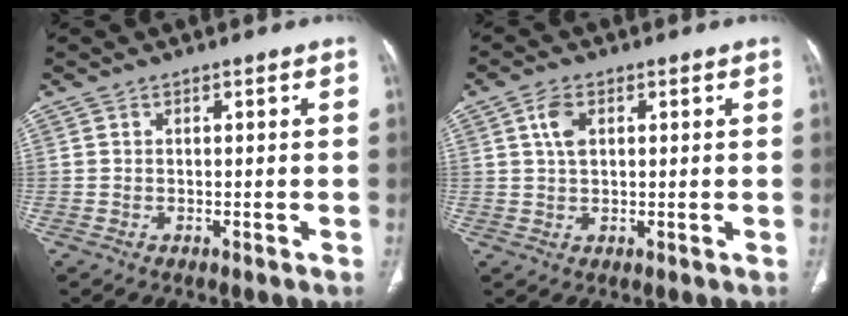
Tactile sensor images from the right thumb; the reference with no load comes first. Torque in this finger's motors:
{"motor_torque": [-0.20, 0.26, 0.63, -0.12, 0.14]}